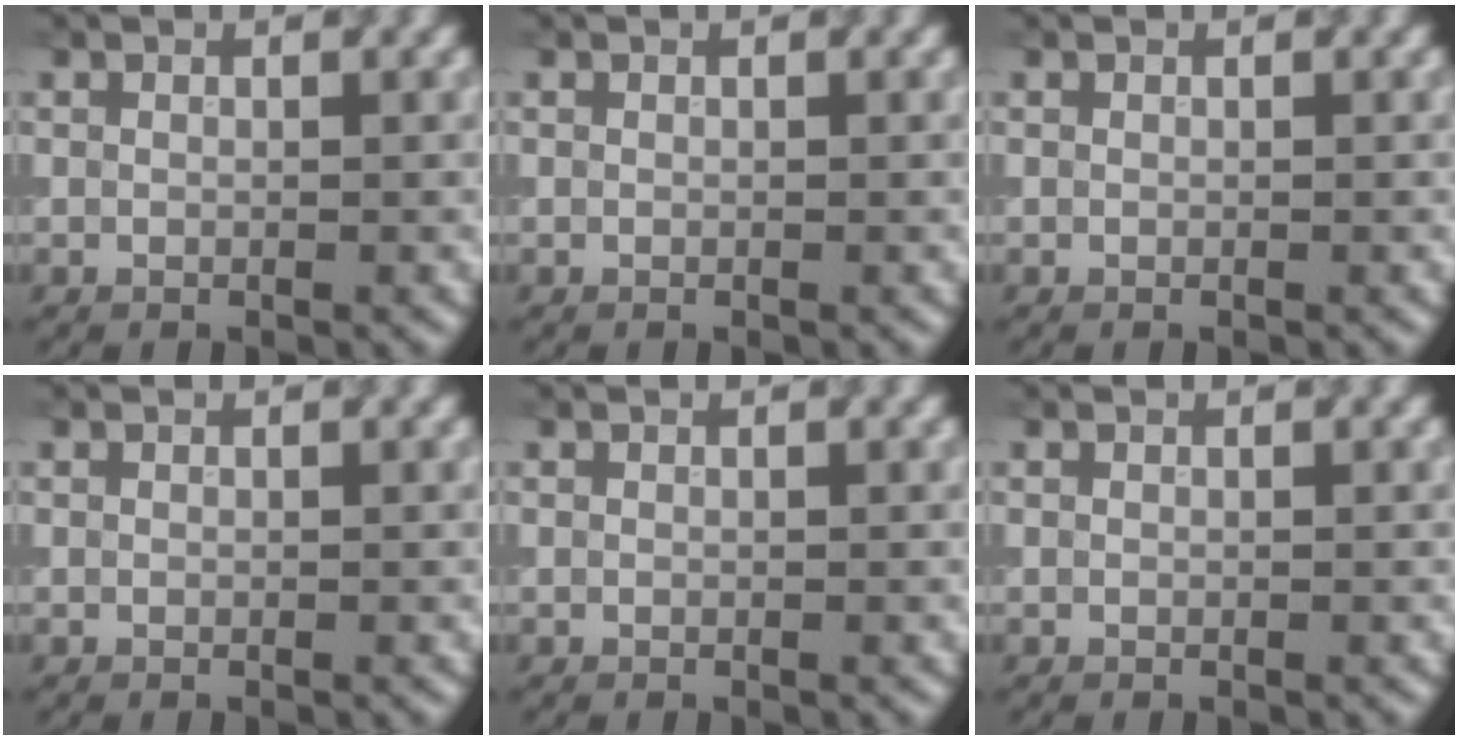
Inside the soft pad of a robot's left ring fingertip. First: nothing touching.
{"total": 0.0}
{"total": 0.0}
{"total": 0.0}
{"total": 0.0}
{"total": 0.0}